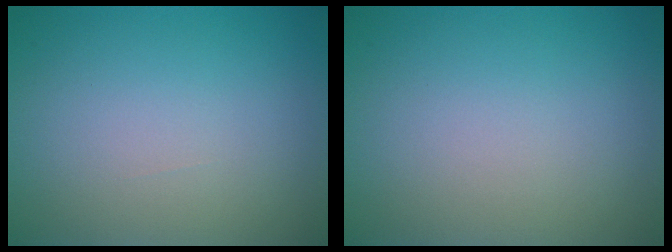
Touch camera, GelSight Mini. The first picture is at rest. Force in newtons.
{"total": 0.0}